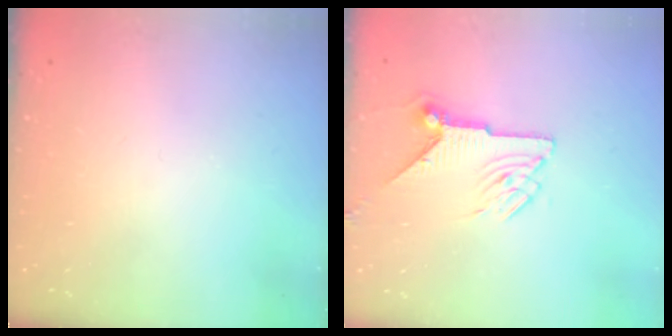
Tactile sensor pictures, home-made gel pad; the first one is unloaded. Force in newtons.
{"total": 8.2, "press": 8.2, "slide": 0.2}